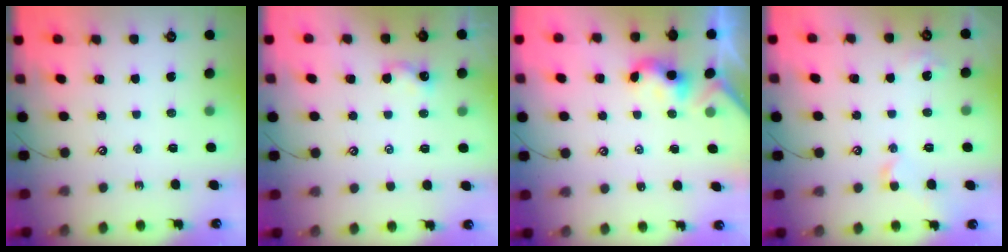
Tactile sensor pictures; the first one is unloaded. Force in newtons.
{"total": 0.9, "press": 0.9, "slide": 0.3}
{"total": 2.0, "press": 2.0, "slide": 0.2}
{"total": 2.7, "press": 2.6, "slide": 0.6}